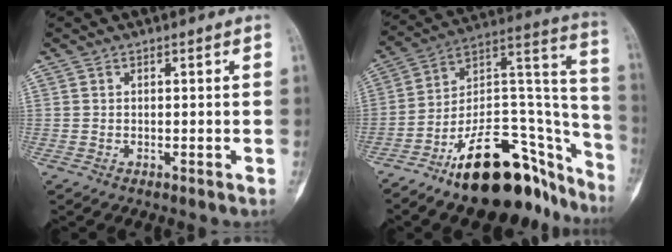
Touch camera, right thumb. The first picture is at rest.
{"total": 26.6, "force": [-18.1, 11.2, 16.0], "torque": [-0.148, 0.132, -0.288]}